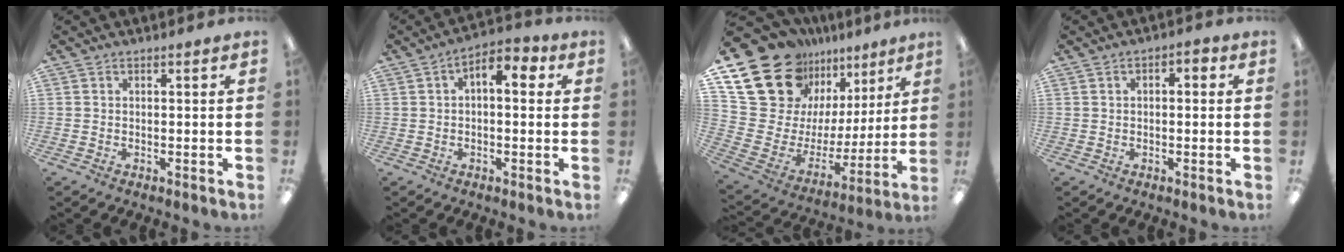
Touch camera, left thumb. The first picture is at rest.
{"total": 4.1, "force": [0.1, 2.4, 3.3], "torque": [-0.047, 0.007, -0.005]}
{"total": 21.4, "force": [14.4, 13.3, 8.6], "torque": [-0.169, -0.107, 0.278]}
{"total": 1.9, "force": [-0.3, 1.2, 1.5], "torque": [-0.027, 0.008, -0.006]}